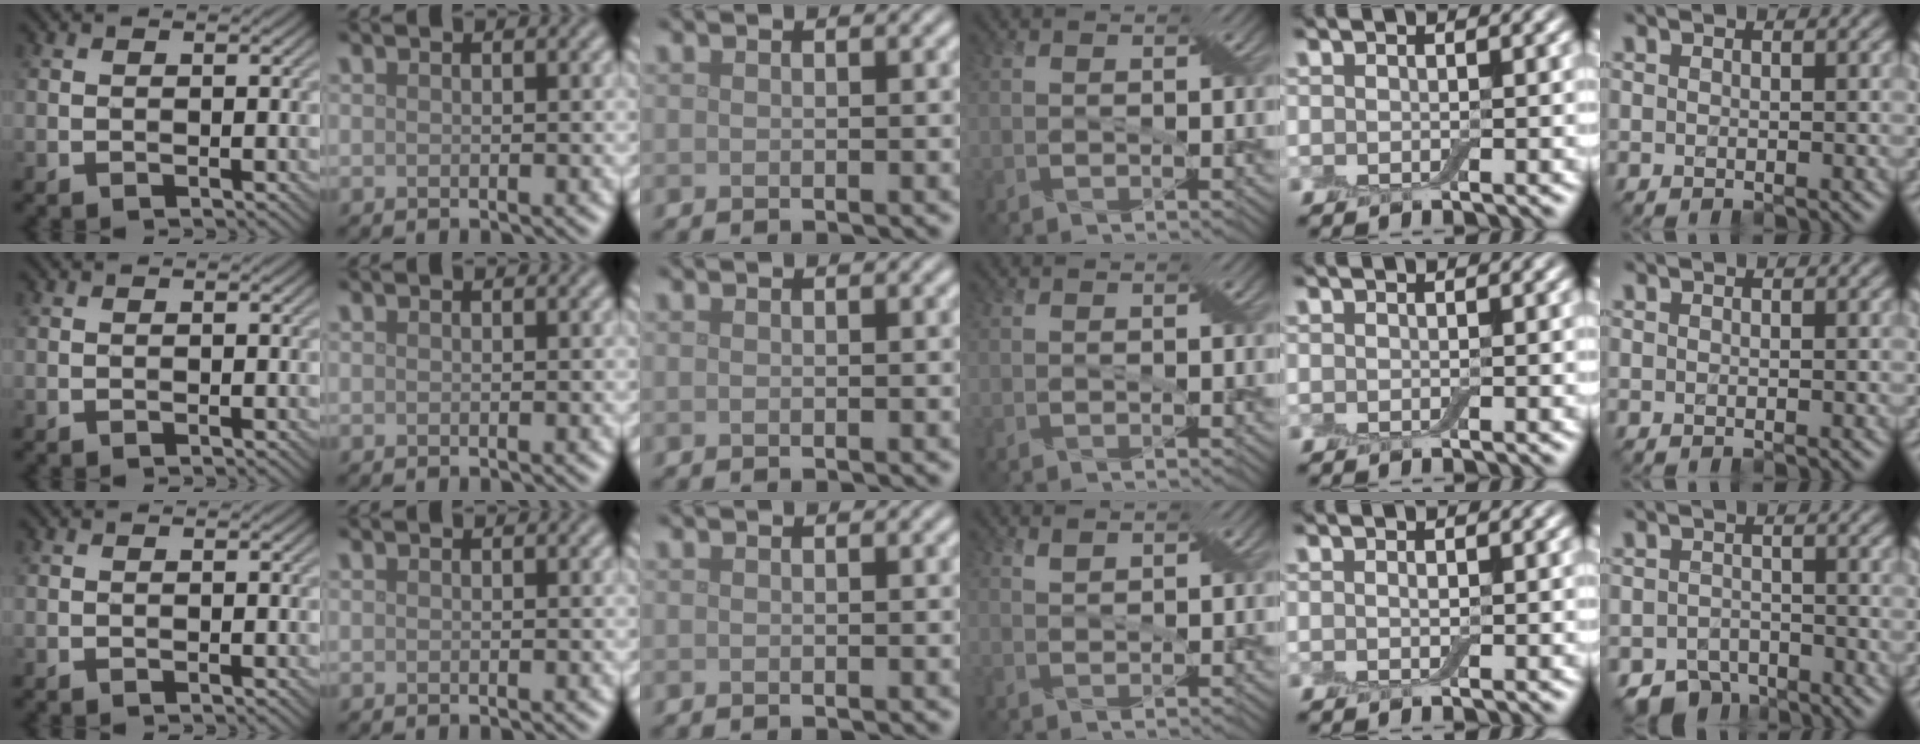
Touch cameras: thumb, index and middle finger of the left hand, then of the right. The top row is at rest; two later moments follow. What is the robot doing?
{"motion": "fold", "object": "apron"}